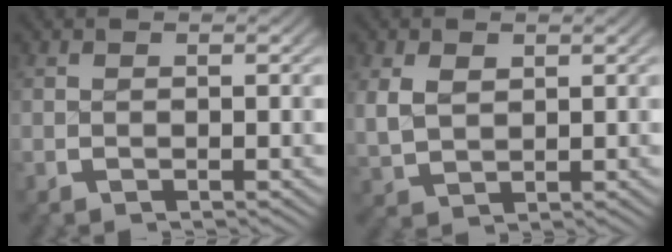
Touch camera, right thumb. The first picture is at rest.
{"total": 2.9, "force": [1.2, 2.0, 1.7], "torque": [-0.035, -0.008, 0.037]}